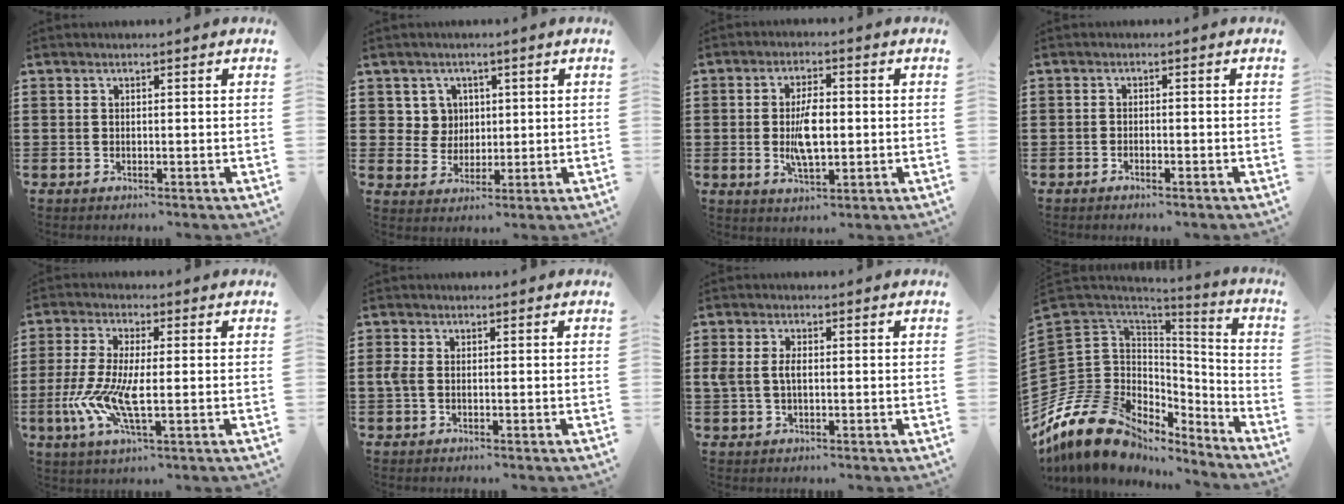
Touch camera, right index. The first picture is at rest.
{"total": 4.4, "force": [1.5, 4.1, 0.8], "torque": [-0.029, 0.009, 0.025]}
{"total": 6.6, "force": [-0.3, 2.8, 6.0], "torque": [-0.122, 0.000, -0.009]}
{"total": 0.9, "force": [-0.8, 0.0, 0.4], "torque": [-0.011, -0.005, -0.014]}
{"total": 8.3, "force": [-1.9, 2.6, 7.7], "torque": [-0.176, -0.015, -0.038]}
{"total": 1.9, "force": [-0.3, 0.9, 1.6], "torque": [-0.047, -0.004, -0.011]}
{"total": 2.9, "force": [0.1, 1.6, 2.5], "torque": [-0.072, -0.002, -0.007]}
{"total": 15.1, "force": [-8.7, 10.0, 7.1], "torque": [-0.184, -0.005, -0.152]}